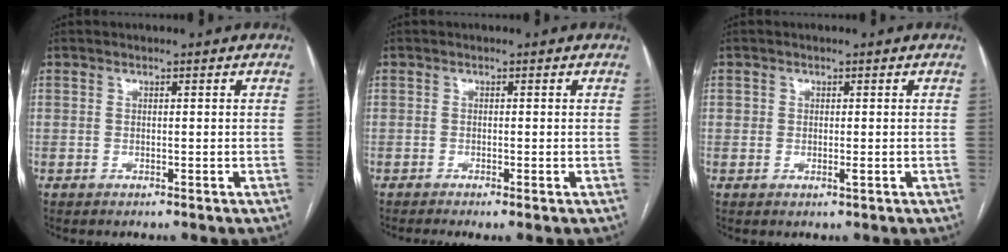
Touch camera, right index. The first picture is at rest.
{"total": 1.9, "force": [-1.1, 0.1, 1.5], "torque": [-0.027, -0.005, -0.020]}
{"total": 1.0, "force": [-0.1, 0.7, 0.8], "torque": [-0.007, 0.000, -0.003]}